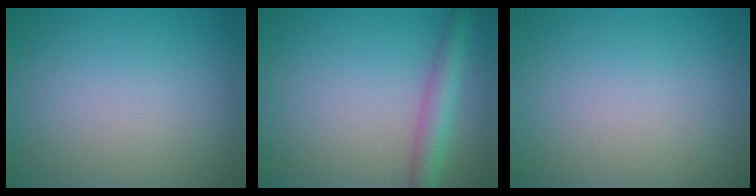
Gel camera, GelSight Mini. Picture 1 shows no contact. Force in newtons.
{"total": 3.5, "press": 3.5, "slide": 0.1}
{"total": 0.0}